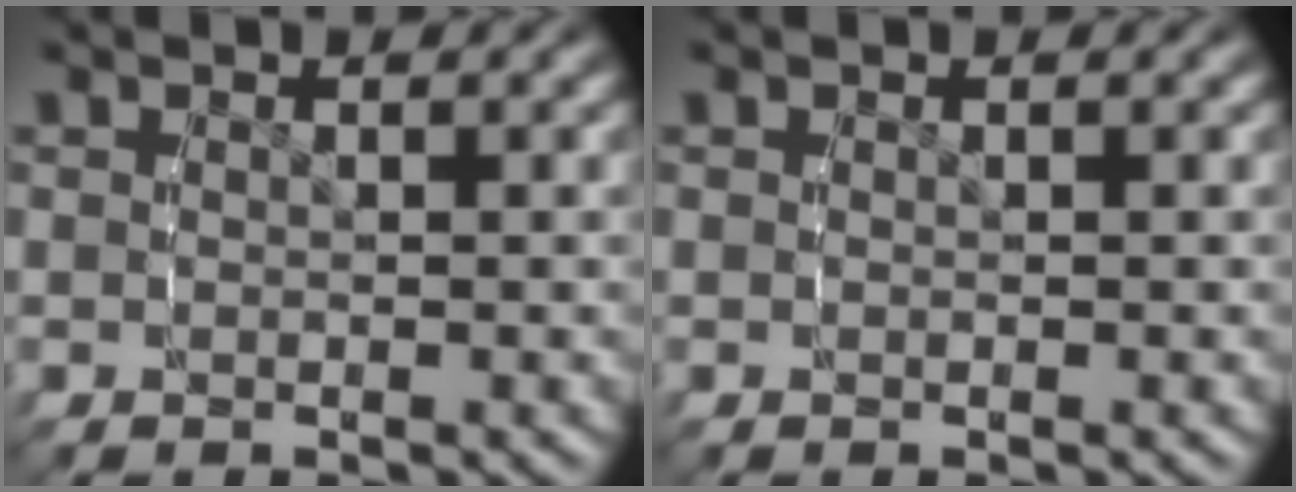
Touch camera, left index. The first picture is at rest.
{"total": 0.0}